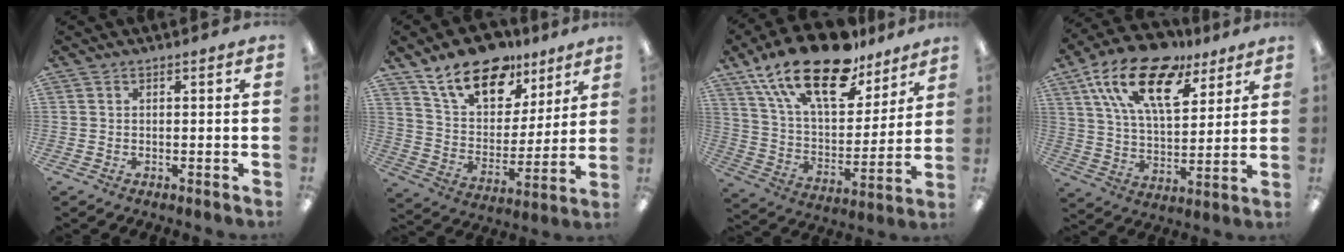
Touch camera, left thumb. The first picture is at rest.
{"total": 17.7, "force": [12.6, 9.3, 8.2], "torque": [-0.149, -0.068, 0.227]}
{"total": 23.7, "force": [16.4, 10.0, 14.0], "torque": [-0.266, -0.101, 0.281]}
{"total": 20.2, "force": [12.4, 9.7, 12.6], "torque": [-0.223, -0.056, 0.219]}